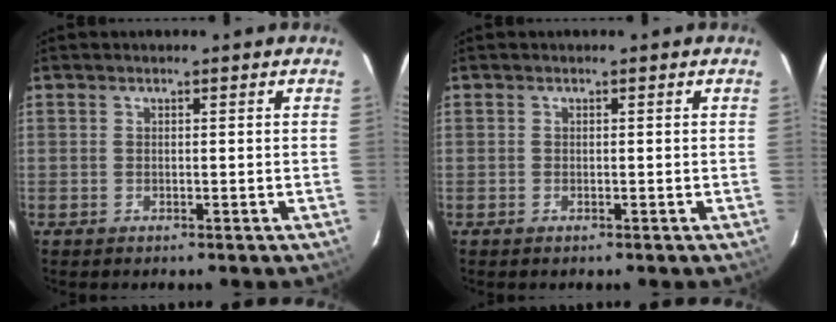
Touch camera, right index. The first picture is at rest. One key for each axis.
{"total": 0.0}